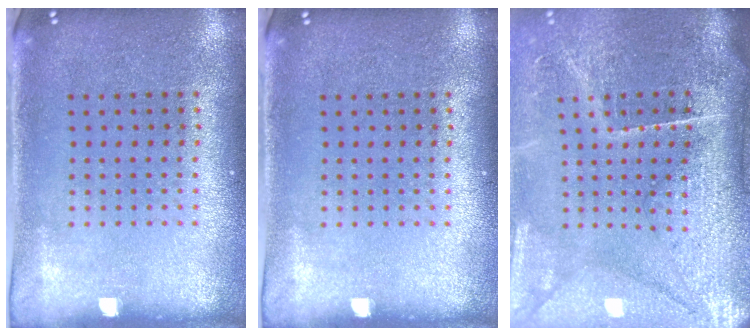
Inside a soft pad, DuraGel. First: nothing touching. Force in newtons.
{"total": 0.0}
{"total": 4.6, "press": 4.0, "slide": 2.4}